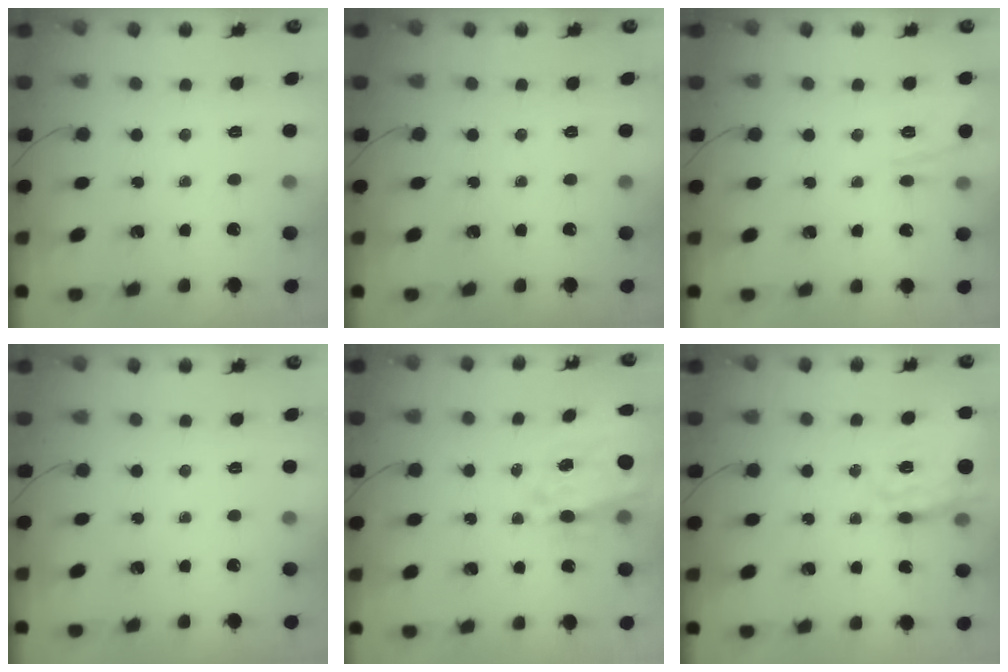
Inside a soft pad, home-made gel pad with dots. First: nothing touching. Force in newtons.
{"total": 0.0}
{"total": 12.5, "press": 12.5, "slide": 0.8}
{"total": 0.0}
{"total": 16.3, "press": 15.7, "slide": 4.3}
{"total": 18.0, "press": 17.8, "slide": 2.6}